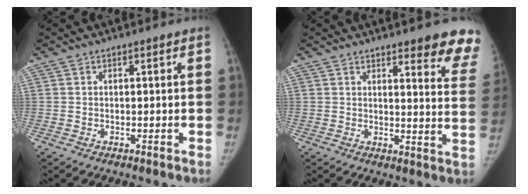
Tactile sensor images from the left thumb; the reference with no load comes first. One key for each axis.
{"total": 12.5, "fx": 10.1, "fy": 2.6, "fz": 6.8, "tx": -0.039, "ty": -0.065, "tz": 0.096}